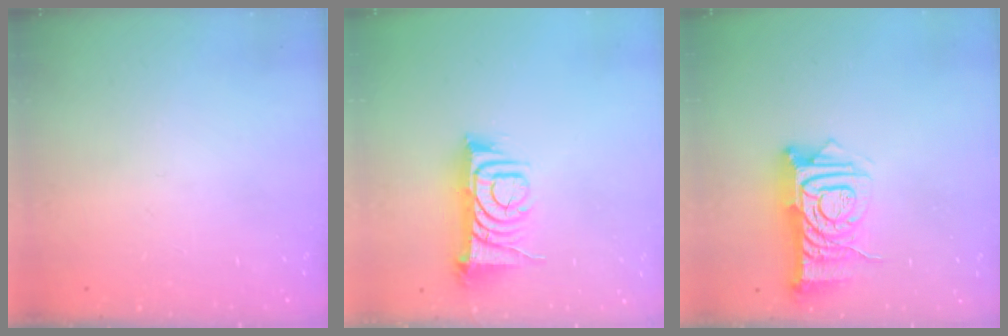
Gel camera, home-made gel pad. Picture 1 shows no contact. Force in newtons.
{"total": 9.7, "press": 9.6, "slide": 1.2}
{"total": 11.6, "press": 11.6, "slide": 1.1}